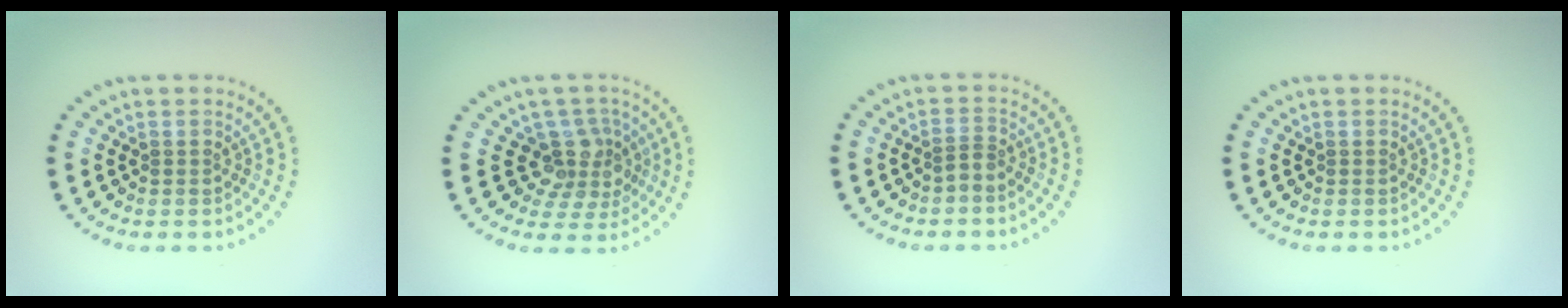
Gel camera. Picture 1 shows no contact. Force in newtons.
{"total": 3.7, "press": 2.9, "slide": 2.3}
{"total": 1.0, "press": 0.6, "slide": 0.8}
{"total": 0.0}